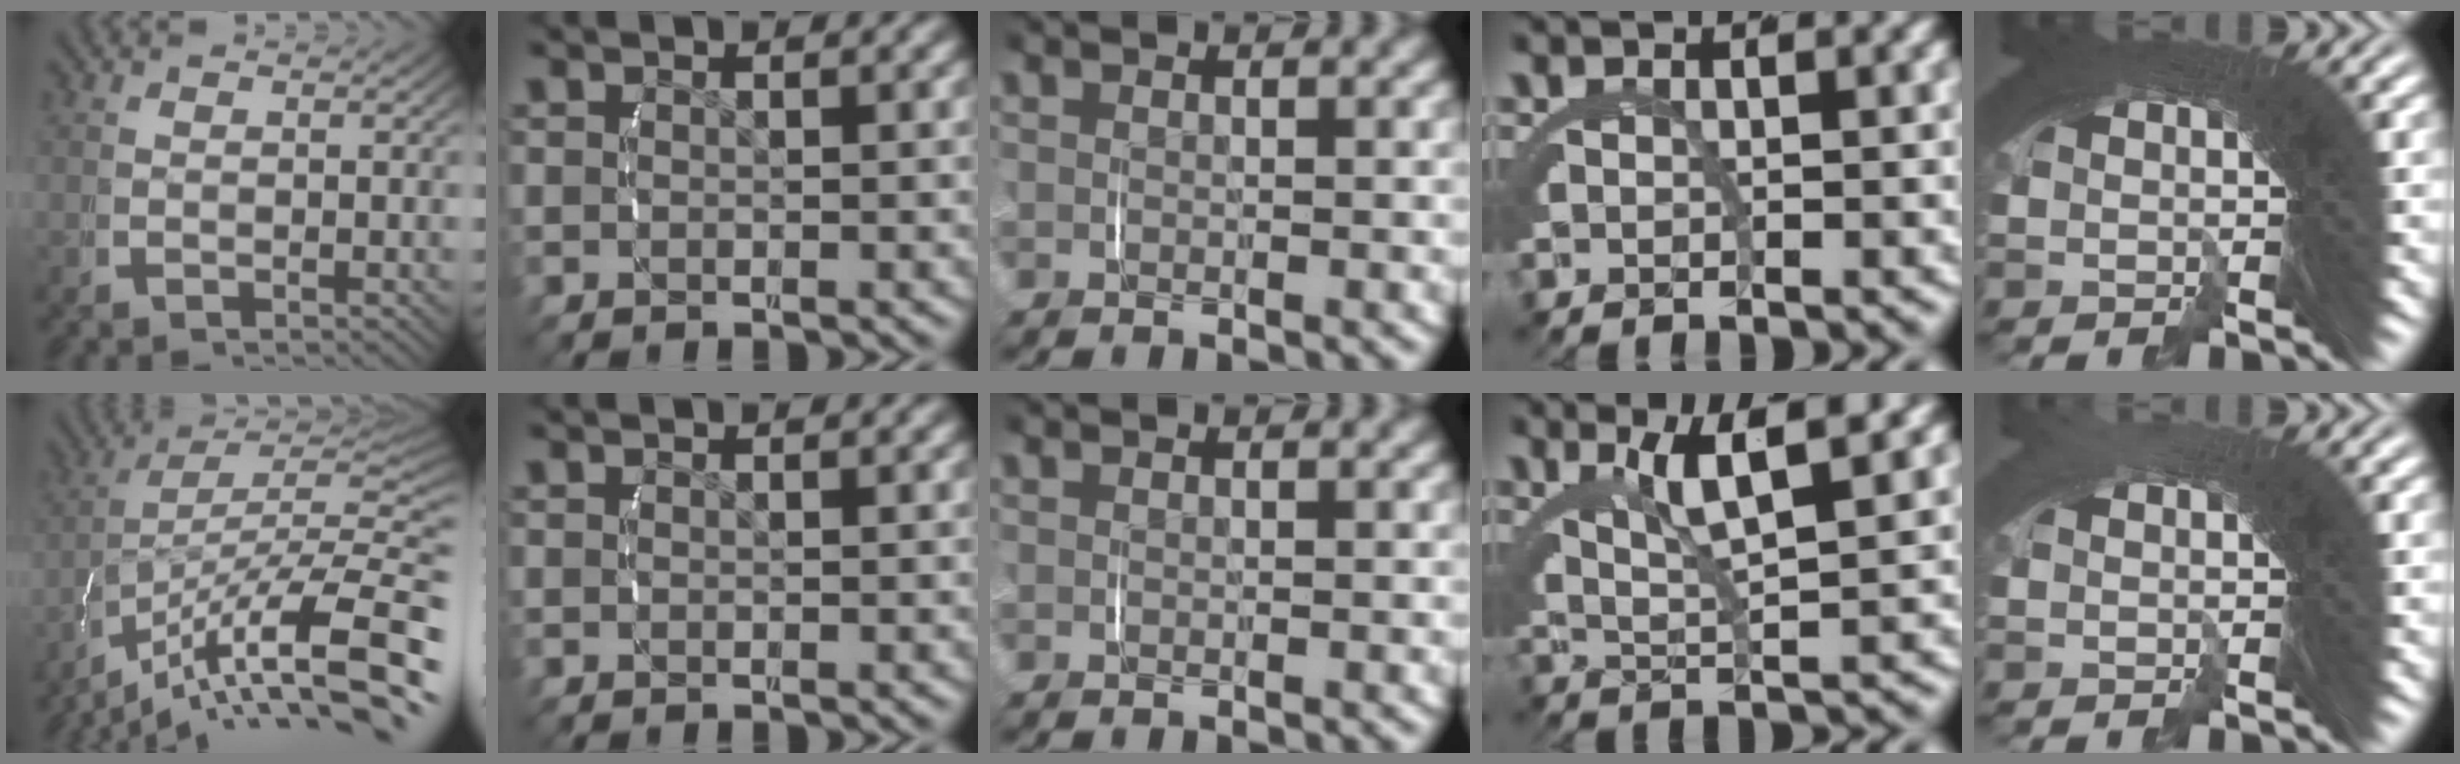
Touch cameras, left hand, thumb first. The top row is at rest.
{"thumb": {"total": 13.7, "force": [-5.8, 7.4, 9.9], "torque": [-0.163, -0.042, -0.071]}, "ring": {"total": 4.2, "force": [2.2, 0.2, 3.5], "torque": [-0.056, 0.004, 0.041]}, "little": {"total": 0.9, "force": [-0.4, -0.5, -0.7], "torque": [0.010, 0.004, -0.006]}}